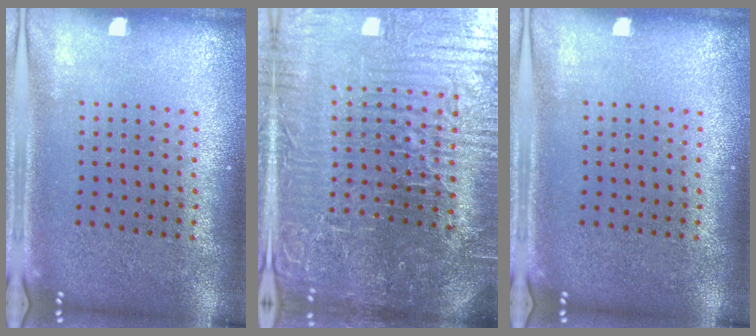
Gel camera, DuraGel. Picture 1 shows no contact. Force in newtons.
{"total": 7.1, "press": 6.4, "slide": 3.2}
{"total": 0.0}